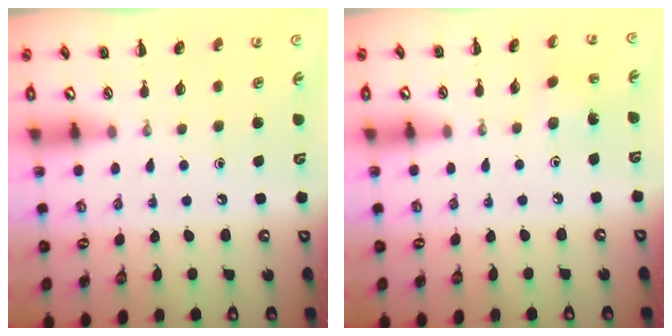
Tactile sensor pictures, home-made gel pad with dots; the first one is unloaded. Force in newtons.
{"total": 1.6, "press": 1.4, "slide": 0.7}